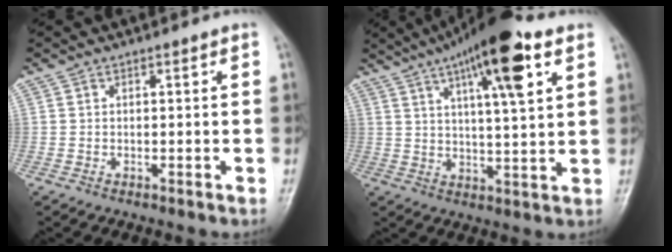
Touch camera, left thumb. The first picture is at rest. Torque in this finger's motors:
{"motor_torque": [0.58, 0.49, 1.78, -1.01, 0.38]}